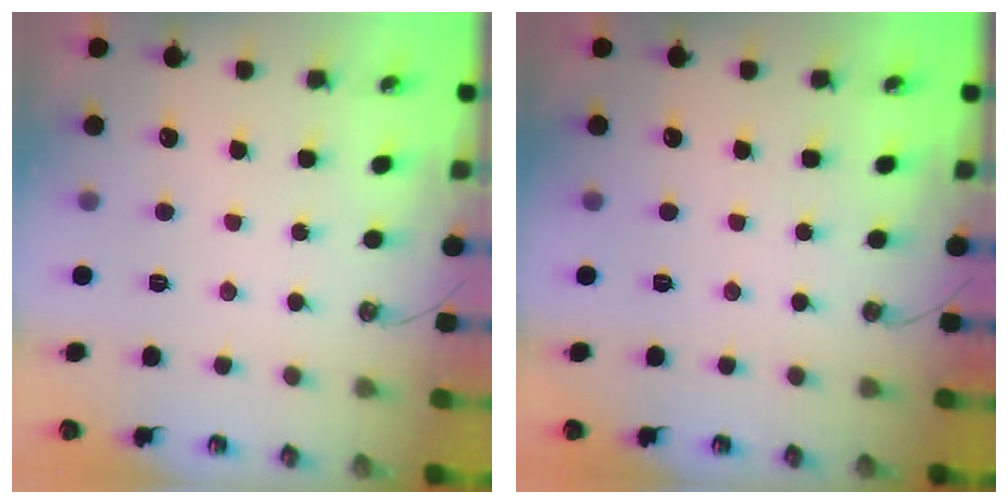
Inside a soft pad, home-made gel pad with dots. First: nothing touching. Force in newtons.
{"total": 0.0}